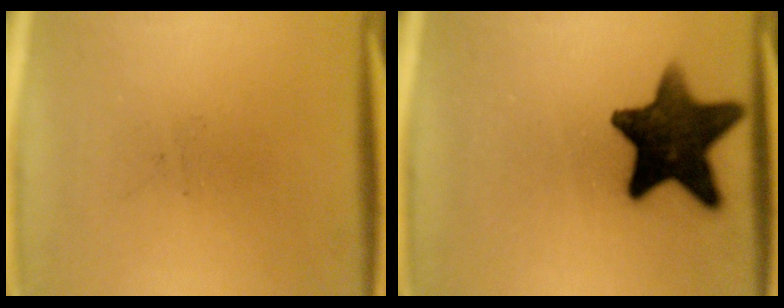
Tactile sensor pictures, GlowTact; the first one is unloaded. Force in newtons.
{"total": 14.5}